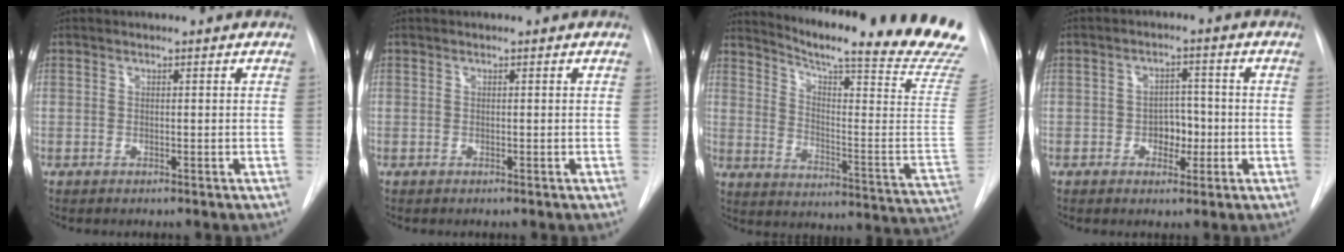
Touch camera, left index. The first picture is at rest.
{"total": 0.0}
{"total": 28.1, "force": [24.5, -0.7, 13.8], "torque": [-0.193, -0.143, 0.304]}
{"total": 4.2, "force": [-1.6, 2.7, 2.7], "torque": [-0.033, 0.003, -0.021]}